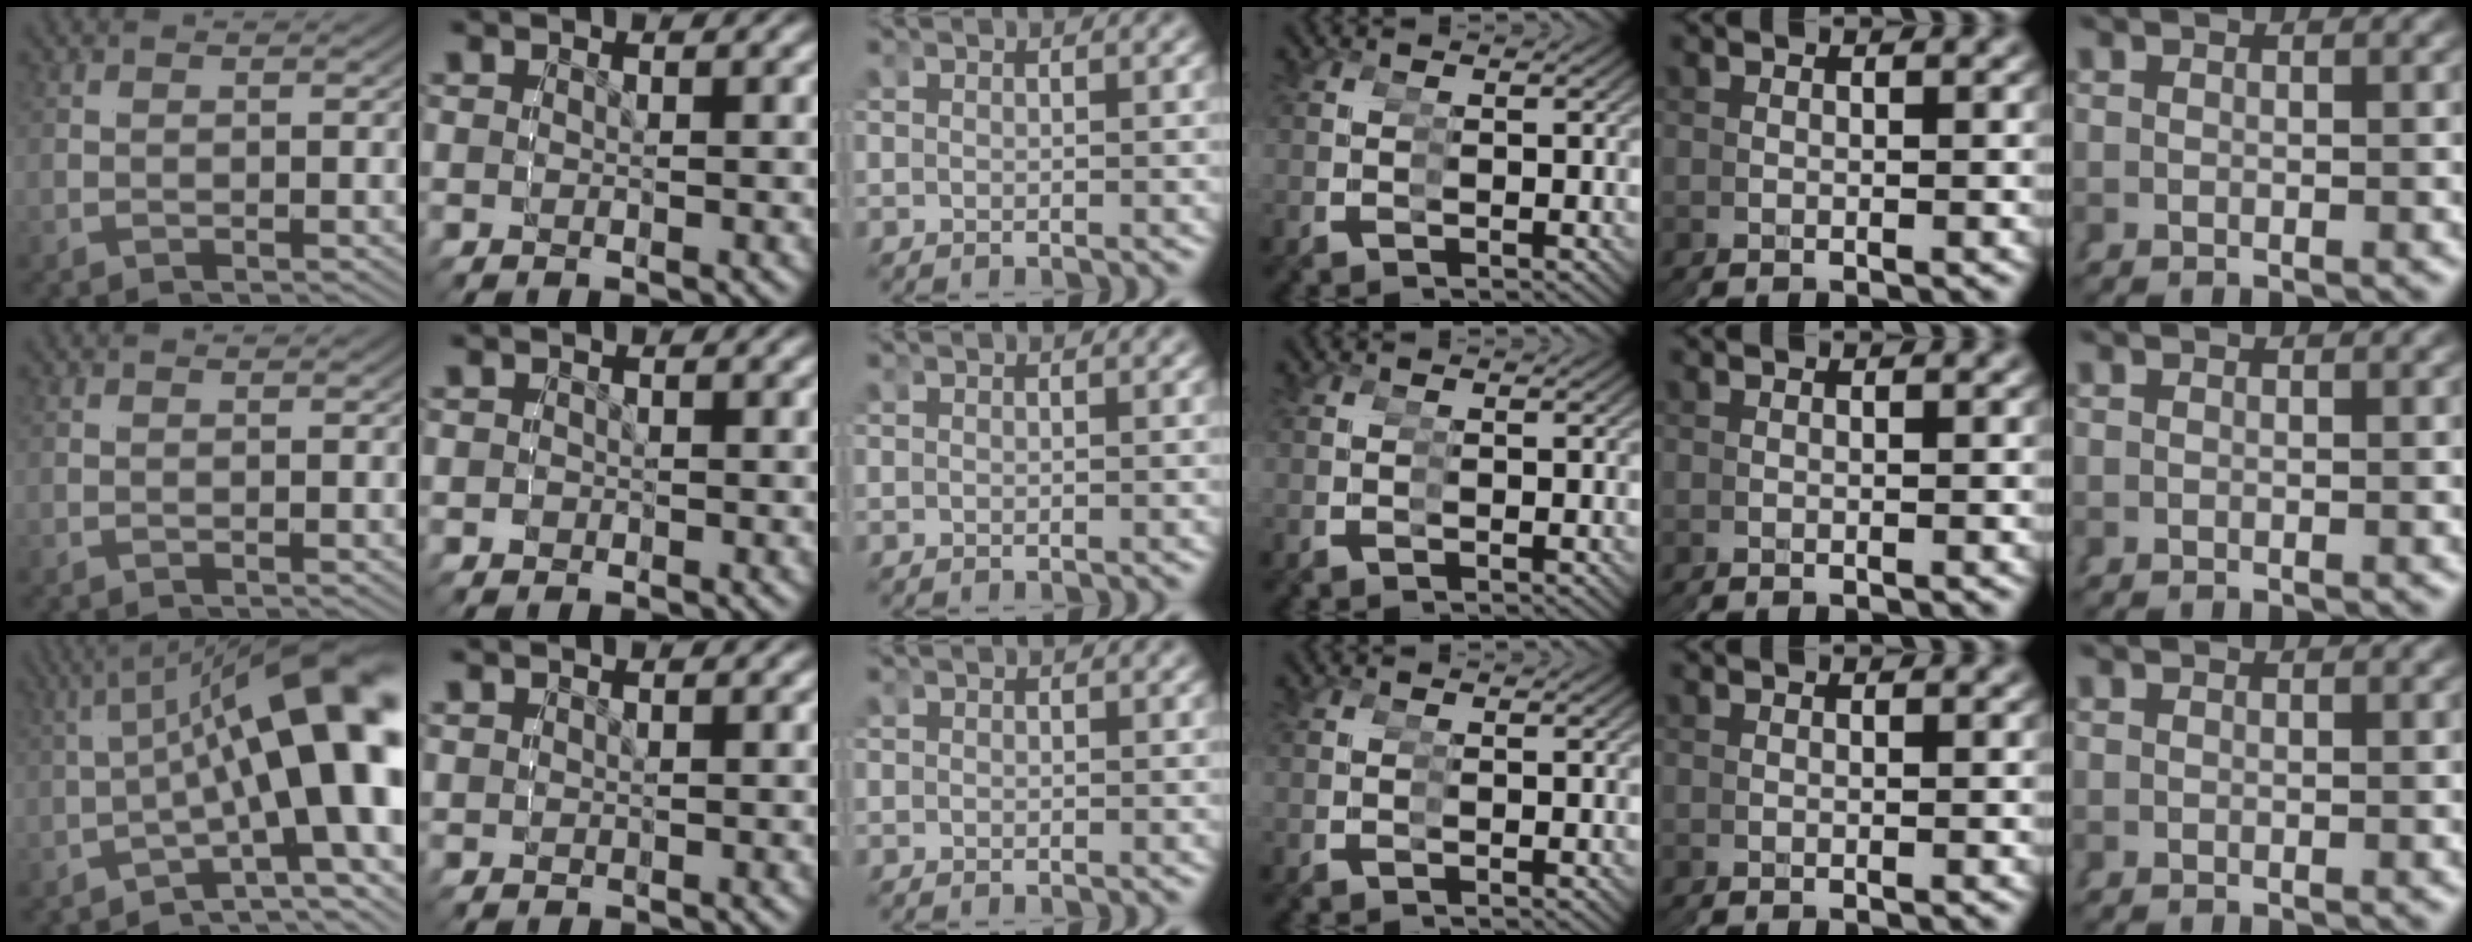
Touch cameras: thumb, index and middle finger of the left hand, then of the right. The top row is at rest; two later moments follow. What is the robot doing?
{"motion": "grasp_and_lifting", "object": "cup"}